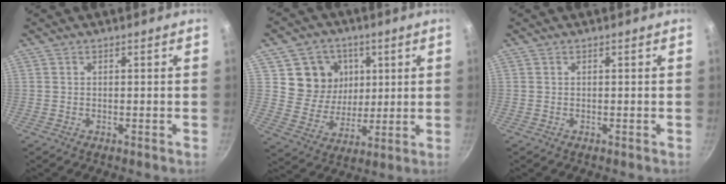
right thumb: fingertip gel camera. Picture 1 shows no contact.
{"total": 11.8, "force": [3.7, 10.4, 4.0], "torque": [-0.033, -0.023, 0.068]}
{"total": 0.0}